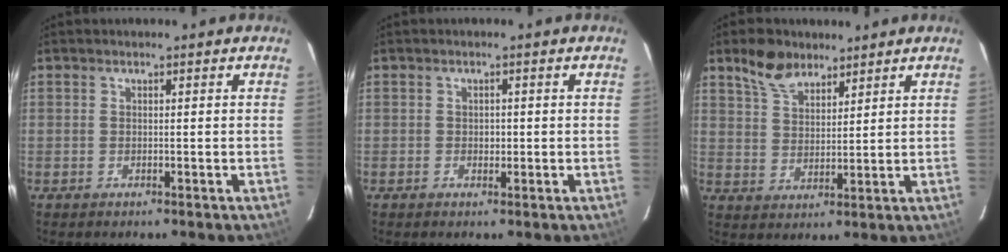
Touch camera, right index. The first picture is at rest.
{"total": 1.4, "force": [-0.1, 1.2, 0.7], "torque": [-0.011, 0.003, -0.002]}
{"total": 7.4, "force": [5.4, 3.8, 3.3], "torque": [-0.060, 0.015, 0.103]}